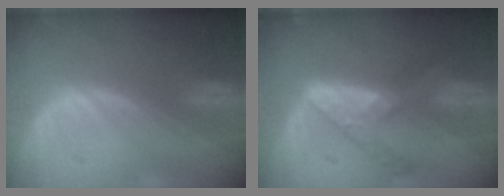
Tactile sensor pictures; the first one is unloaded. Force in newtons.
{"total": 6.9, "press": 5.9, "slide": 3.5}